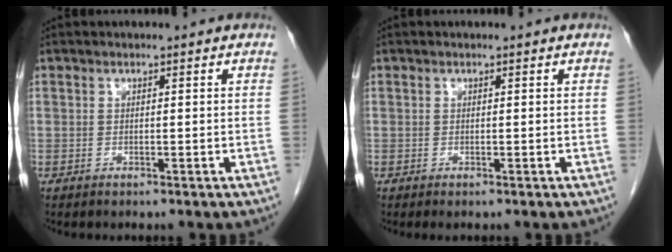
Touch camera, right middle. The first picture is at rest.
{"total": 0.0}